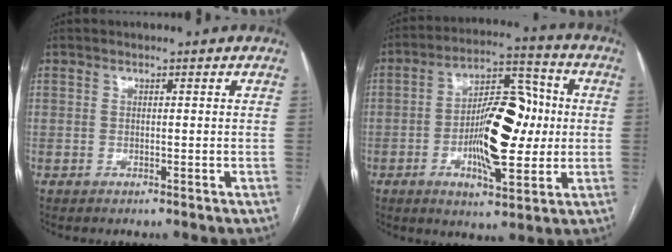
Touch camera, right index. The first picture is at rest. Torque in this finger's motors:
{"motor_torque": [0.70, 0.31, 0.31, 0.17]}